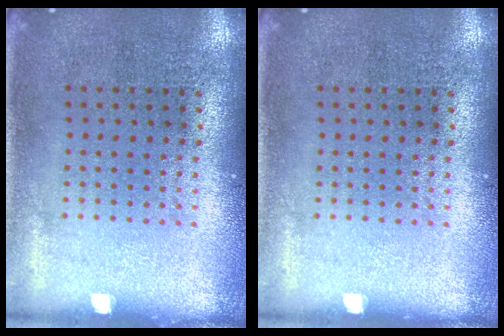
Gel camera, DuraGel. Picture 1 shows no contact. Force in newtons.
{"total": 0.0}